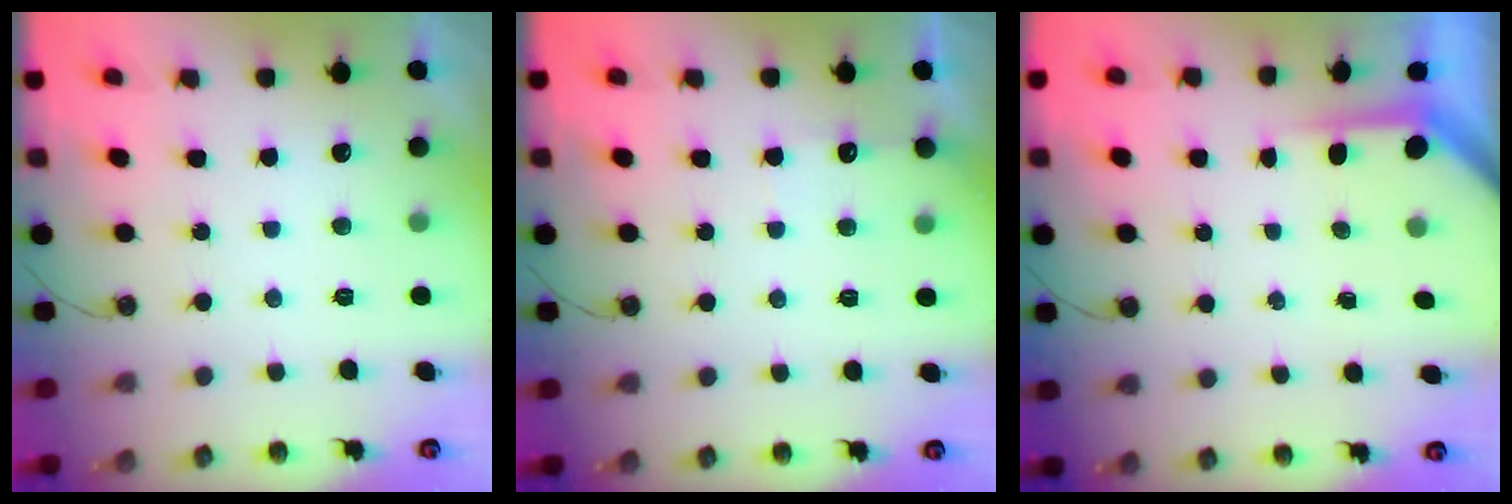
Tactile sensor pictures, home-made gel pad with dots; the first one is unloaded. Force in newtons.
{"total": 3.8, "press": 3.8, "slide": 0.4}
{"total": 3.5, "press": 3.5, "slide": 0.3}